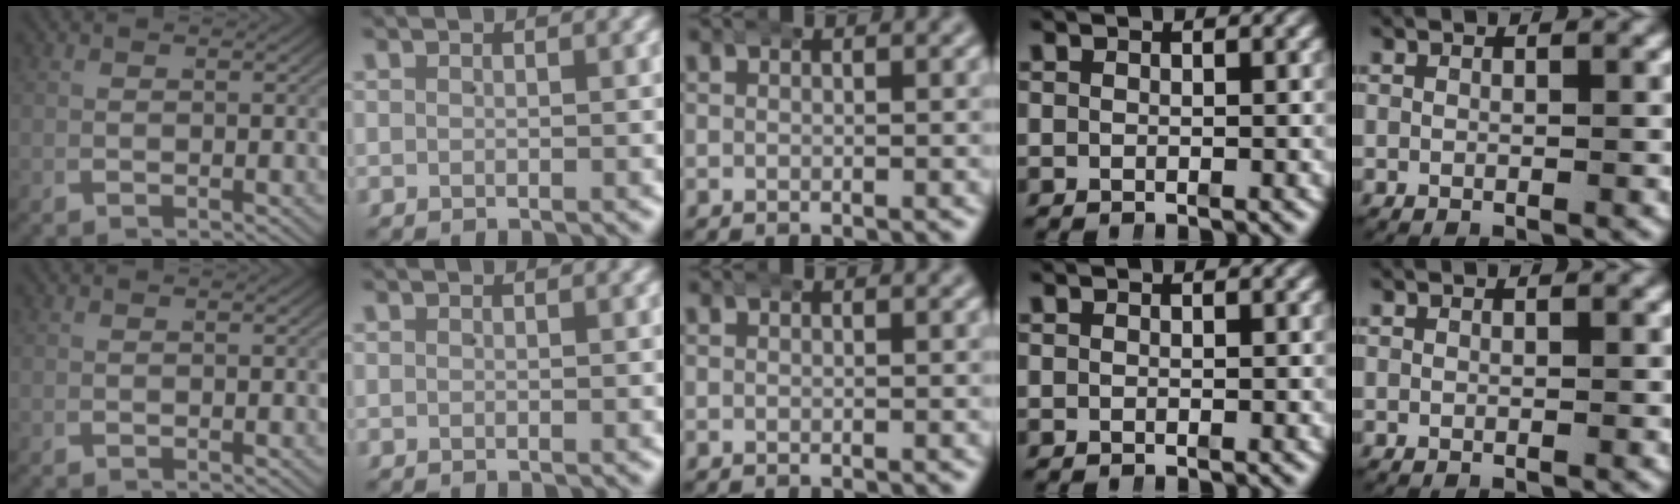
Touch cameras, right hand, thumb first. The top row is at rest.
{}